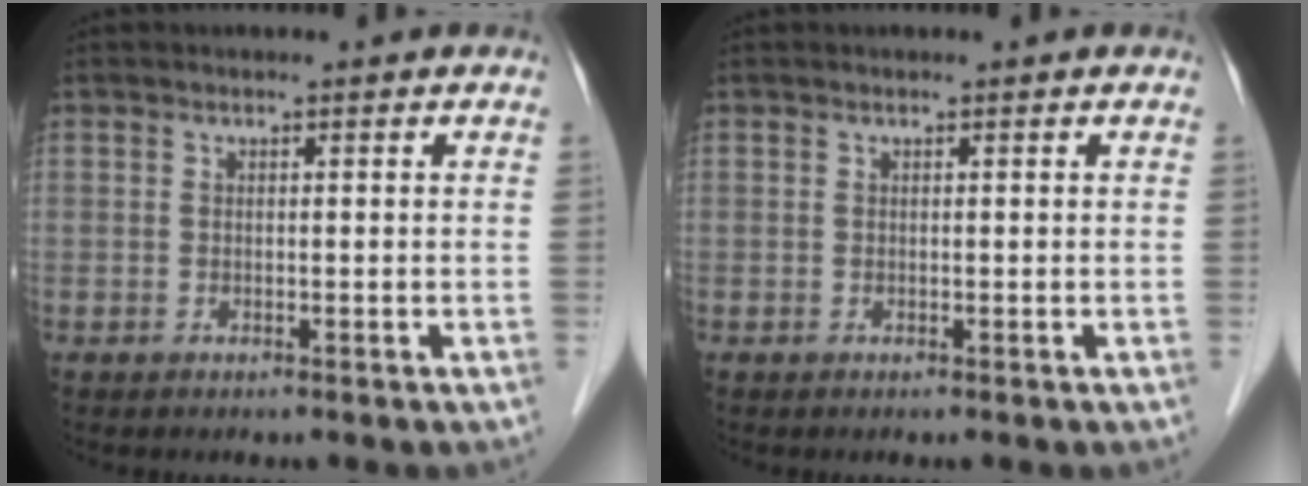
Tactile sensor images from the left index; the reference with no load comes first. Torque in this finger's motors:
{"motor_torque": [0.18, 0.06, 0.02, 0.01]}